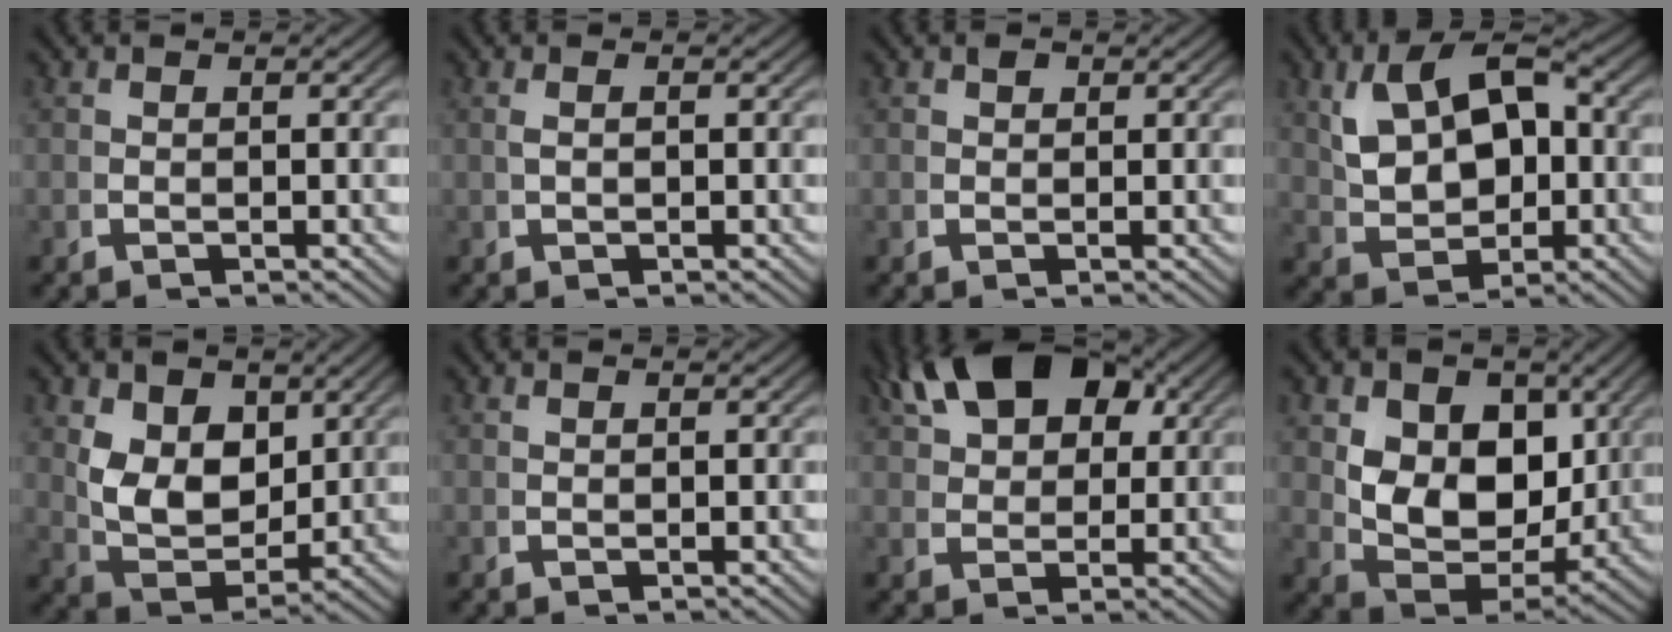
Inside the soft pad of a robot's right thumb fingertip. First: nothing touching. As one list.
[{"total": 0.7, "force": [0.2, -0.2, 0.6], "torque": [-0.013, 0.002, 0.010]}, {"total": 0.9, "force": [0.6, 0.5, 0.4], "torque": [-0.003, -0.001, 0.011]}, {"total": 9.2, "force": [1.5, 5.7, 7.1], "torque": [-0.132, -0.016, 0.044]}, {"total": 7.7, "force": [1.3, 5.2, 5.6], "torque": [-0.130, -0.044, 0.044]}, {"total": 0.0}, {"total": 9.8, "force": [4.7, 5.6, 6.6], "torque": [-0.102, 0.006, 0.084]}, {"total": 9.9, "force": [1.1, 6.7, 7.3], "torque": [-0.152, -0.046, 0.037]}]